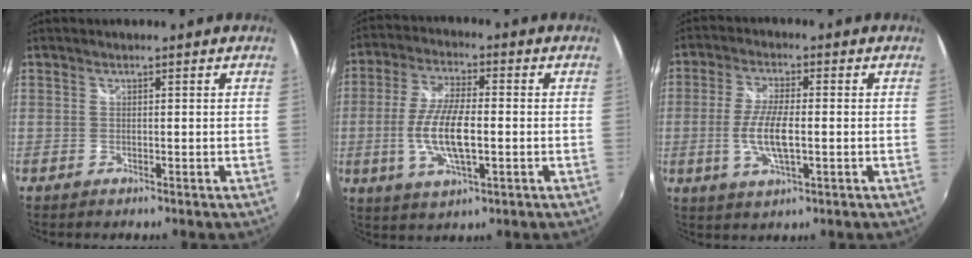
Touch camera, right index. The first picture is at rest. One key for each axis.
{"total": 10.7, "fx": -1.8, "fy": 3.6, "fz": 9.9, "tx": -0.204, "ty": -0.001, "tz": -0.036}
{"total": 7.8, "fx": -1.3, "fy": 2.3, "fz": 7.3, "tx": -0.151, "ty": -0.004, "tz": -0.024}